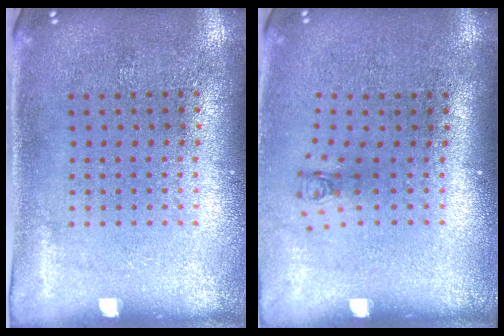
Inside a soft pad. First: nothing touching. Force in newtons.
{"total": 0.8, "press": 0.3, "slide": 0.7}